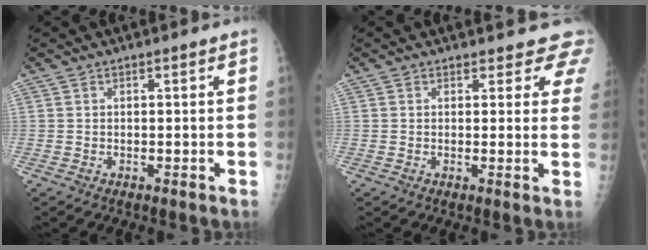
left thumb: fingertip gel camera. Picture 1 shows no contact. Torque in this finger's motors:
{"motor_torque": [0.00, -0.14, 0.33, 0.08, 0.07]}